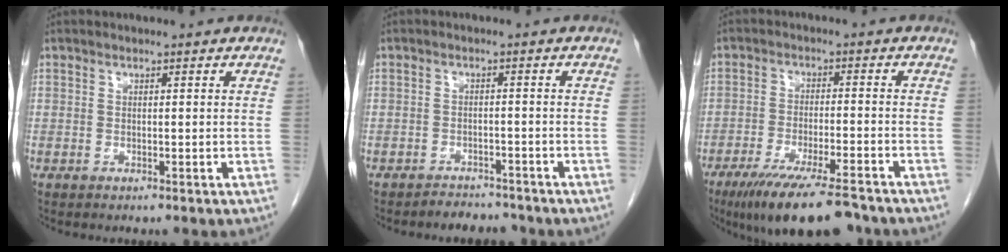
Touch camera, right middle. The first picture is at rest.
{"total": 3.4, "force": [-3.1, 1.3, -0.3], "torque": [0.003, 0.001, -0.046]}
{"total": 17.3, "force": [-12.9, 8.0, 8.3], "torque": [-0.119, 0.003, -0.162]}